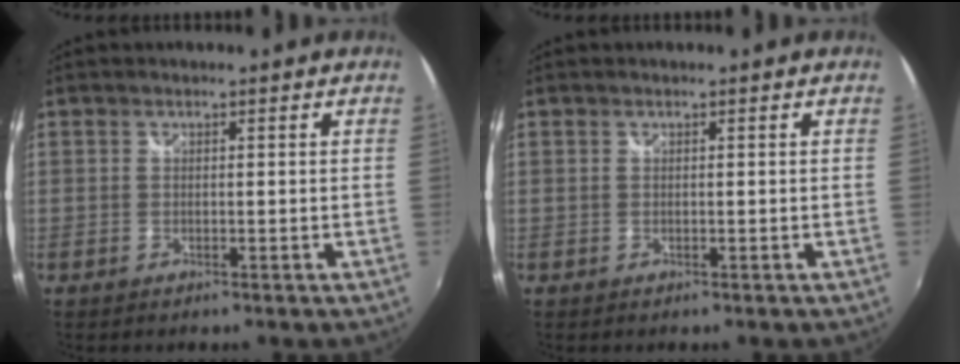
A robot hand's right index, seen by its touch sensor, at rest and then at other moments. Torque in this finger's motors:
{"motor_torque": [0.51, 0.17, 0.13, 0.01]}